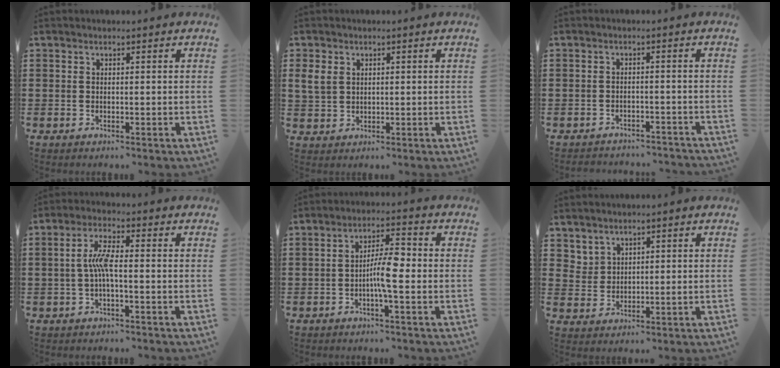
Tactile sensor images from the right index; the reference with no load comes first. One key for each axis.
{"total": 2.8, "fx": 1.1, "fy": 1.9, "fz": 1.8, "tx": -0.047, "ty": 0.006, "tz": 0.017}
{"total": 2.2, "fx": -2.2, "fy": 0.2, "fz": 0.1, "tx": -0.008, "ty": 0.000, "tz": -0.046}
{"total": 4.7, "fx": -0.6, "fy": 0.9, "fz": 4.5, "tx": -0.098, "ty": -0.001, "tz": -0.019}
{"total": 5.9, "fx": -1.1, "fy": 1.2, "fz": 5.7, "tx": -0.108, "ty": 0.003, "tz": -0.024}
{"total": 2.4, "fx": 2.0, "fy": 1.3, "fz": 0.5, "tx": -0.016, "ty": 0.000, "tz": 0.039}